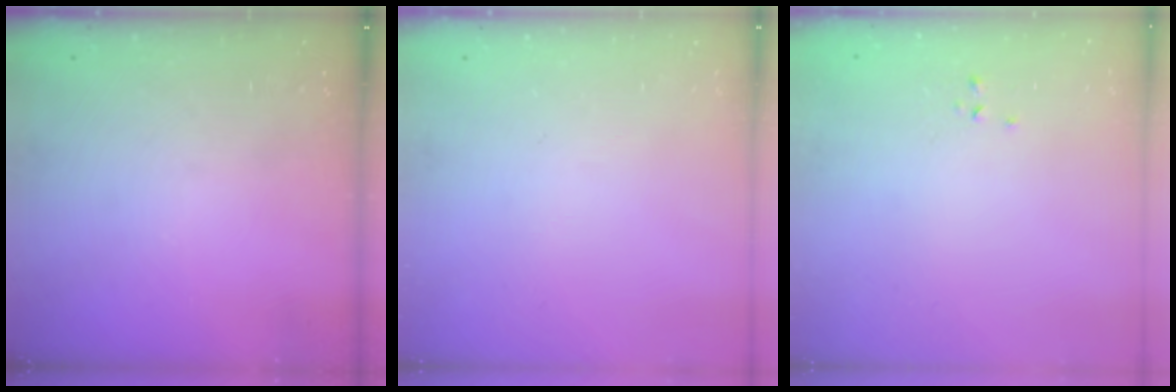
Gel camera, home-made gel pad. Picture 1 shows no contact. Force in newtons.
{"total": 0.0}
{"total": 0.0}